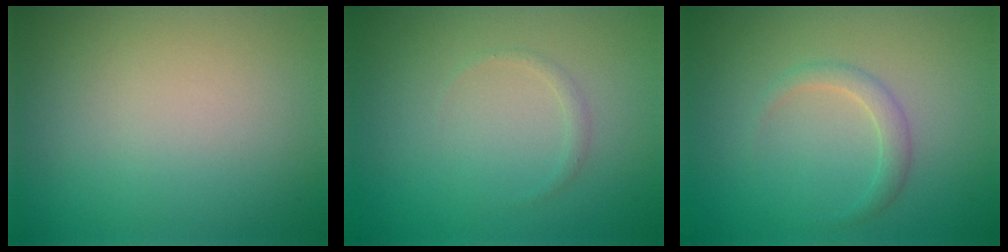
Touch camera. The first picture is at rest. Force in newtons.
{"total": 0.6, "press": 0.6, "slide": 0.0}
{"total": 1.6, "press": 1.6, "slide": 0.1}